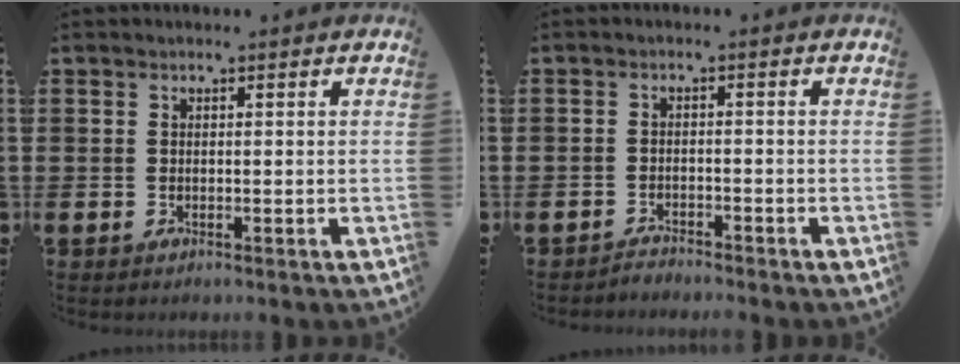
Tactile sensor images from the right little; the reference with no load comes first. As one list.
[{"total": 1.7, "force": [-1.7, -0.1, -0.2], "torque": [-0.001, 0.005, -0.036]}]